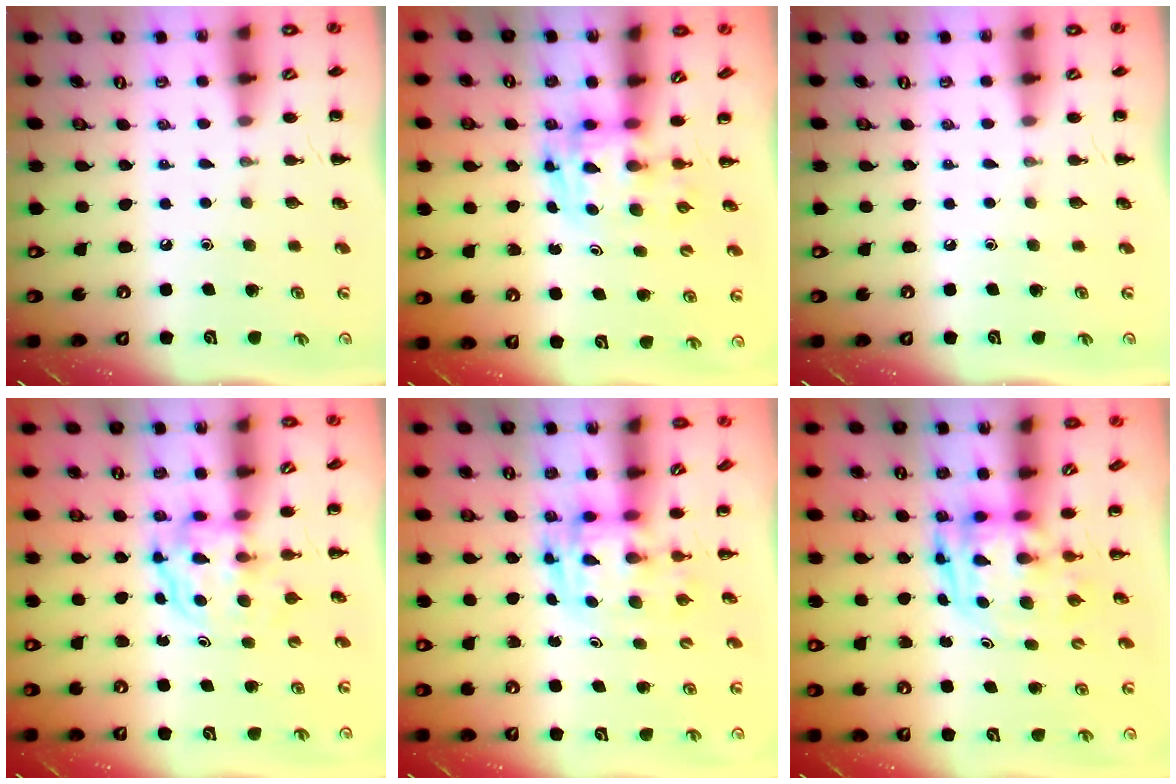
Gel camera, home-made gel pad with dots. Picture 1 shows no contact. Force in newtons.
{"total": 3.6, "press": 3.5, "slide": 0.6}
{"total": 0.0}
{"total": 3.9, "press": 3.9, "slide": 0.2}
{"total": 2.9, "press": 2.8, "slide": 0.5}
{"total": 3.3, "press": 3.2, "slide": 0.7}